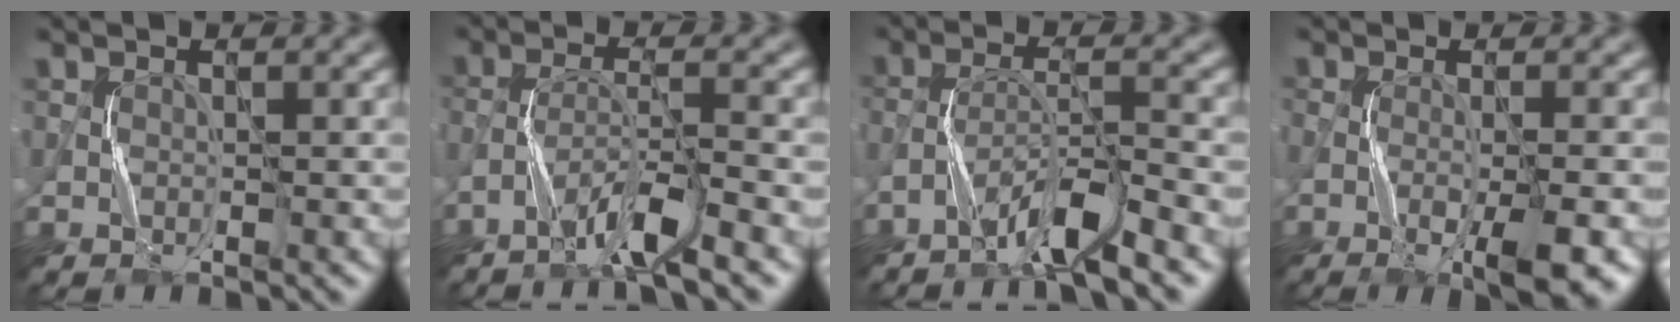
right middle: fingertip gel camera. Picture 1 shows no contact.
{"total": 4.4, "force": [-3.3, 0.2, 3.0], "torque": [-0.059, 0.007, -0.072]}
{"total": 4.9, "force": [-3.8, 0.5, 3.1], "torque": [-0.061, 0.005, -0.079]}
{"total": 6.1, "force": [-2.5, 1.6, 5.4], "torque": [-0.085, -0.010, -0.037]}